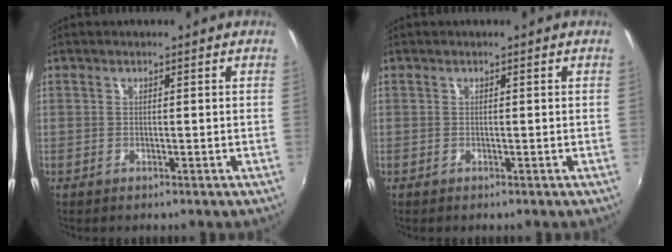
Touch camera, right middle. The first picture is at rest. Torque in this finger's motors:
{"motor_torque": [-0.01, 0.01, 0.00, 0.00]}